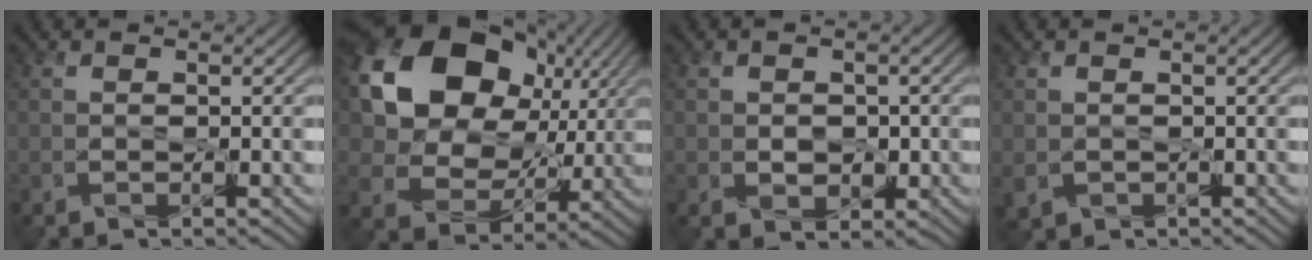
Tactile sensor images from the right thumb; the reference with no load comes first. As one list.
[{"total": 17.3, "force": [5.3, 13.1, 10.1], "torque": [-0.216, 0.024, 0.097]}, {"total": 2.4, "force": [-0.1, 2.1, 1.3], "torque": [-0.028, -0.007, -0.004]}, {"total": 1.5, "force": [0.0, 1.5, 0.3], "torque": [-0.018, -0.013, 0.002]}]